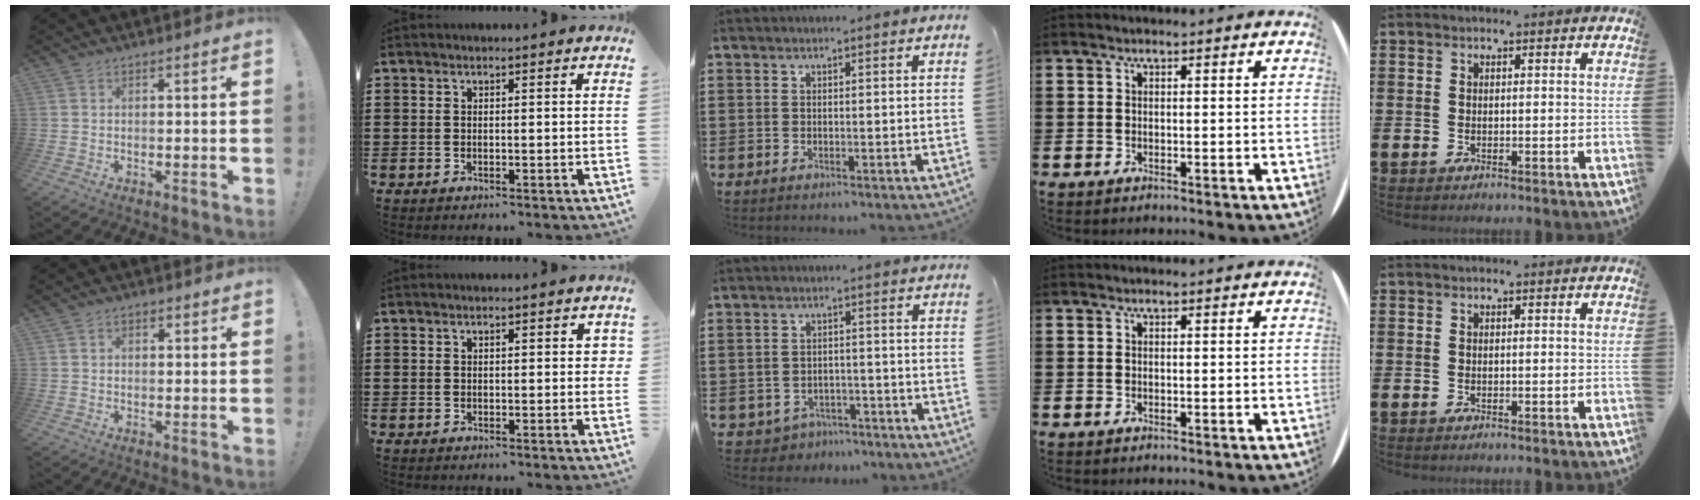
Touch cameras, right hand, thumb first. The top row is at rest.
{"thumb": {"total": 1.4, "force": [0.3, 1.2, 0.8], "torque": [-0.009, 0.002, 0.005]}, "index": {"total": 1.2, "force": [0.2, 0.6, 1.1], "torque": [-0.021, 0.006, 0.002]}, "middle": {"total": 2.6, "force": [-2.4, 1.0, -0.2], "torque": [-0.007, 0.001, -0.055]}}